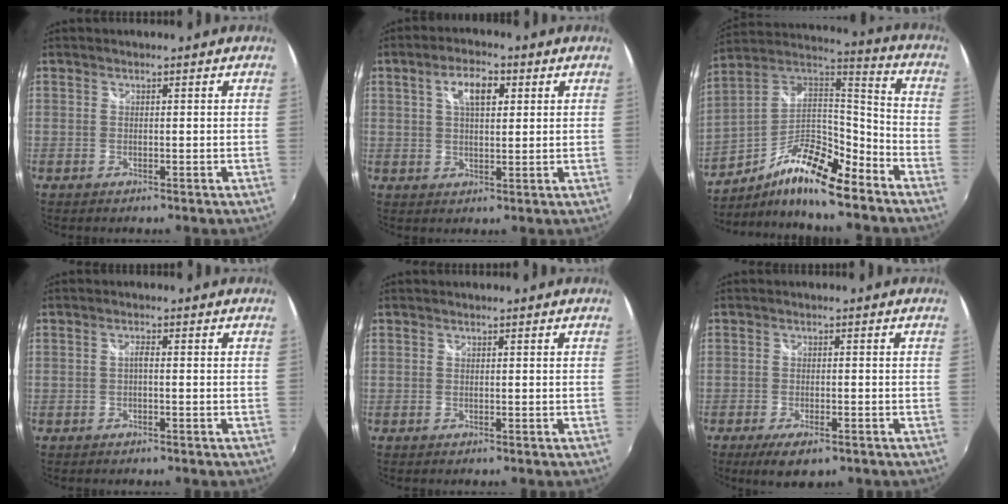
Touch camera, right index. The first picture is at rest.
{"total": 6.2, "force": [2.2, 2.8, 5.1], "torque": [-0.088, 0.013, 0.038]}
{"total": 16.4, "force": [-10.5, 4.3, 11.9], "torque": [-0.224, 0.005, -0.199]}
{"total": 1.1, "force": [-0.4, 0.3, 1.0], "torque": [-0.019, 0.004, -0.008]}
{"total": 0.0}
{"total": 5.8, "force": [-3.7, 2.0, 4.0], "torque": [-0.090, -0.021, -0.061]}